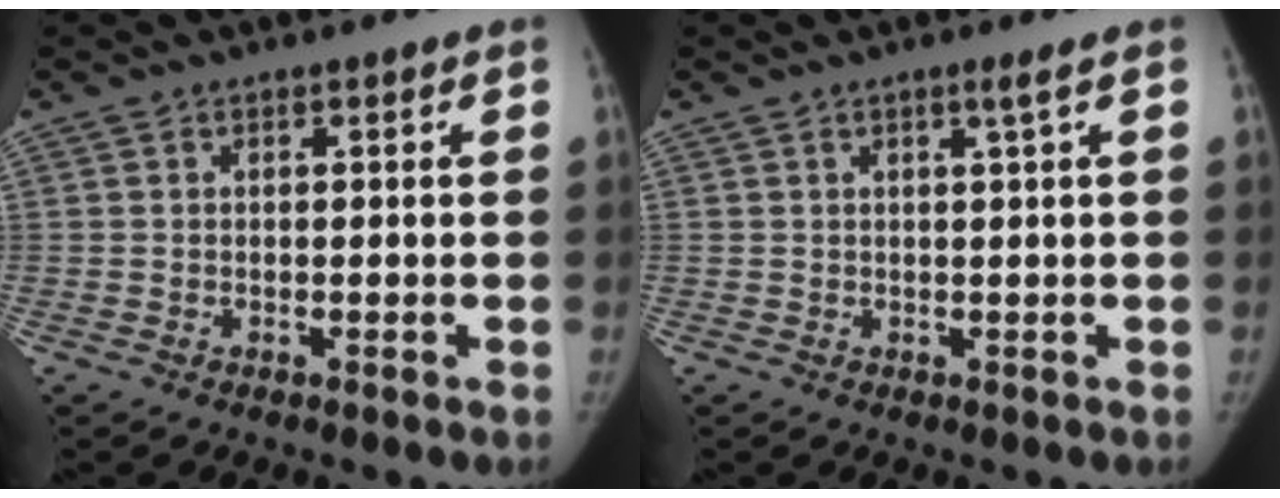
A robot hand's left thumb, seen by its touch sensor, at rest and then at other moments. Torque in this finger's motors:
{"motor_torque": [0.33, -0.22, 0.36, -0.01, -0.10]}